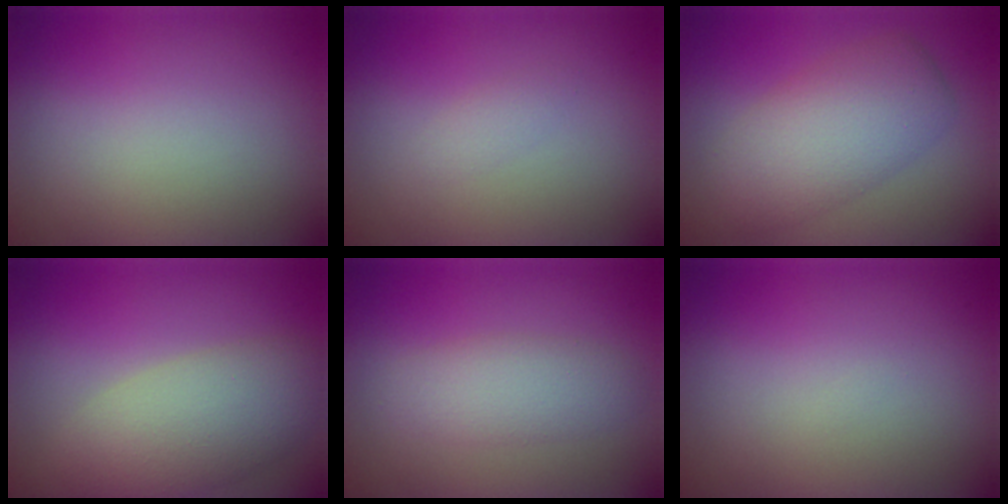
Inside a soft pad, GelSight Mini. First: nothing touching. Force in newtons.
{"total": 0.8, "press": 0.8, "slide": 0.1}
{"total": 6.1, "press": 6.1, "slide": 0.1}
{"total": 6.2, "press": 6.2, "slide": 0.3}
{"total": 3.2, "press": 3.2, "slide": 0.1}
{"total": 0.0}